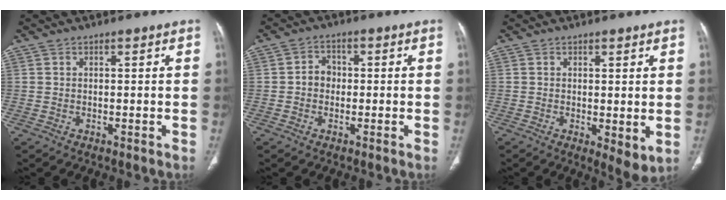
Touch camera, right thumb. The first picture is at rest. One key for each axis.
{"total": 3.3, "fx": -0.3, "fy": 2.9, "fz": 1.7, "tx": -0.012, "ty": 0.013, "tz": -0.013}
{"total": 4.9, "fx": -0.2, "fy": 1.7, "fz": 4.6, "tx": -0.070, "ty": -0.020, "tz": 0.001}